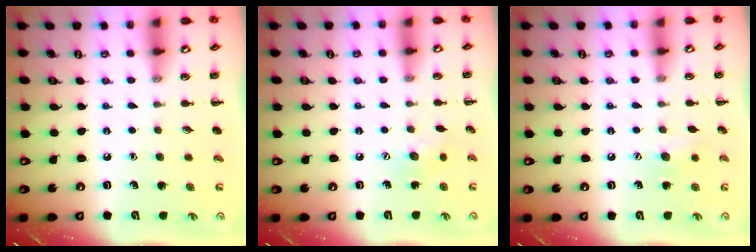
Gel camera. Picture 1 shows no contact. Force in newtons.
{"total": 5.5, "press": 5.5, "slide": 1.0}
{"total": 6.6, "press": 6.4, "slide": 1.6}